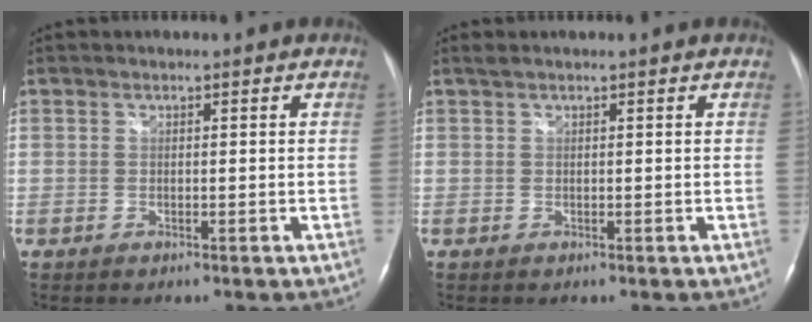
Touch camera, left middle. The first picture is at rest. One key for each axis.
{"total": 0.7, "fx": 0.6, "fy": -0.1, "fz": 0.3, "tx": -0.015, "ty": 0.013, "tz": 0.017}